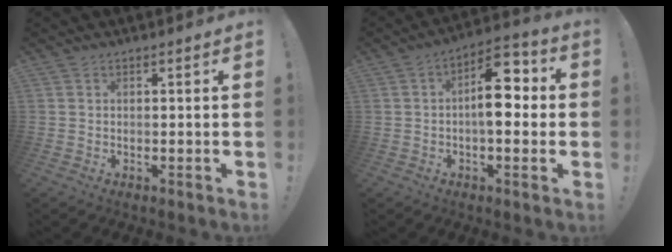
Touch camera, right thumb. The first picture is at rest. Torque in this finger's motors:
{"motor_torque": [1.04, 1.71, 1.29, -0.35, 0.34]}